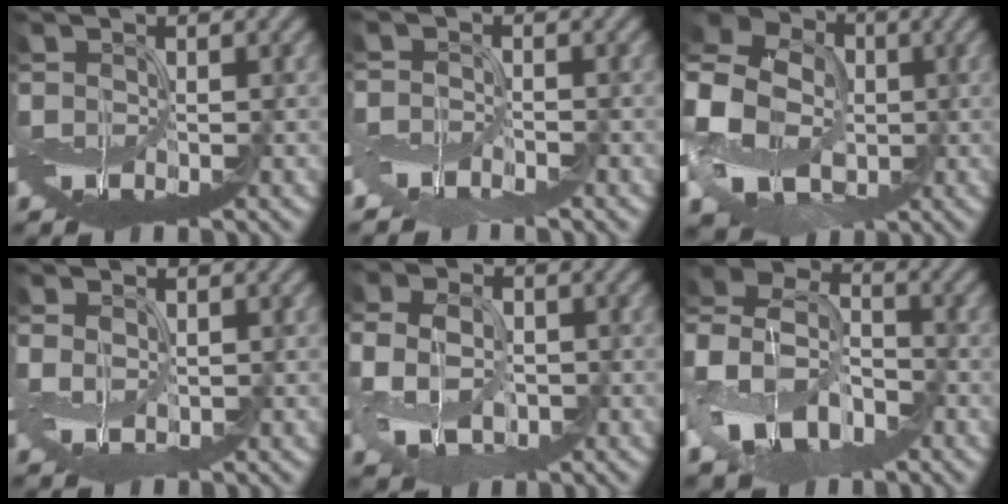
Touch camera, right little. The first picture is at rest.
{"total": 3.0, "force": [-2.6, 0.9, 1.0], "torque": [-0.019, -0.009, -0.061]}
{"total": 16.6, "force": [-1.3, 14.0, 8.8], "torque": [-0.224, 0.002, -0.057]}
{"total": 1.2, "force": [0.2, 1.0, 0.7], "torque": [-0.023, 0.002, 0.009]}
{"total": 6.7, "force": [-1.4, 5.1, 4.1], "torque": [-0.098, -0.015, -0.025]}
{"total": 10.6, "force": [-3.6, 7.1, 6.9], "torque": [-0.147, 0.002, -0.090]}